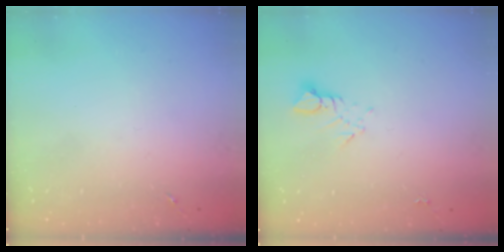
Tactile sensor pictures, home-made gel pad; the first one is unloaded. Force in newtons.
{"total": 3.2, "press": 3.2, "slide": 0.2}